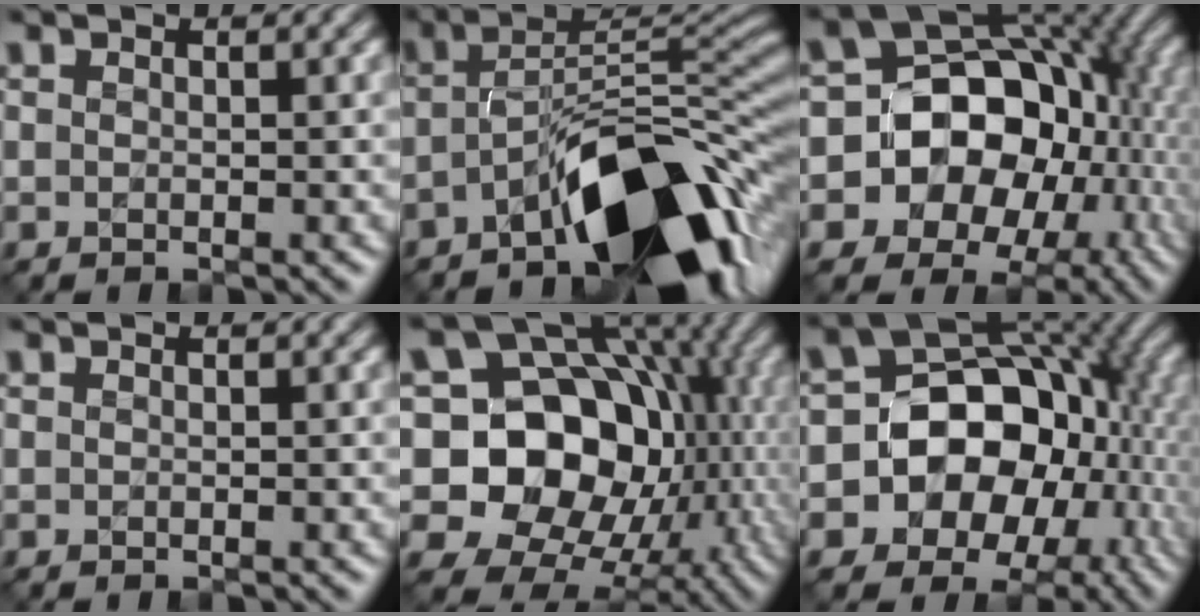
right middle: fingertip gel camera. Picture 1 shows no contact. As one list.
[{"total": 11.2, "force": [-6.0, 4.1, 8.6], "torque": [-0.122, 0.008, -0.107]}, {"total": 16.5, "force": [-3.7, 14.0, 7.9], "torque": [-0.129, 0.004, -0.071]}, {"total": 0.0}, {"total": 16.2, "force": [-0.1, 13.3, 9.2], "torque": [-0.137, 0.005, 0.001]}, {"total": 14.7, "force": [-3.0, 12.1, 7.8], "torque": [-0.117, -0.003, -0.067]}]